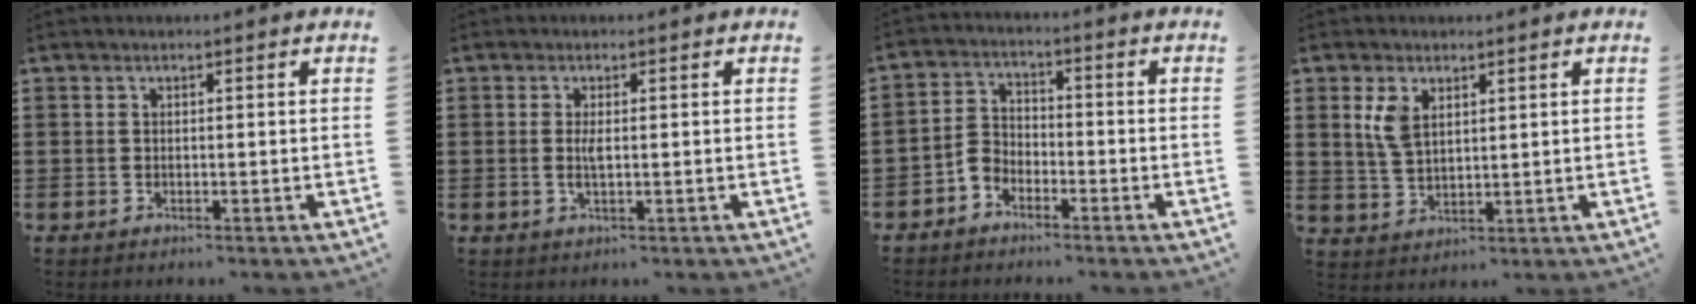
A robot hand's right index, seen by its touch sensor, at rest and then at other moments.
{"total": 2.0, "force": [0.1, 0.3, 1.9], "torque": [-0.045, -0.007, -0.001]}
{"total": 3.4, "force": [-2.6, 2.0, 0.7], "torque": [-0.029, 0.008, -0.056]}
{"total": 4.3, "force": [2.0, 2.4, 2.9], "torque": [-0.066, 0.007, 0.036]}